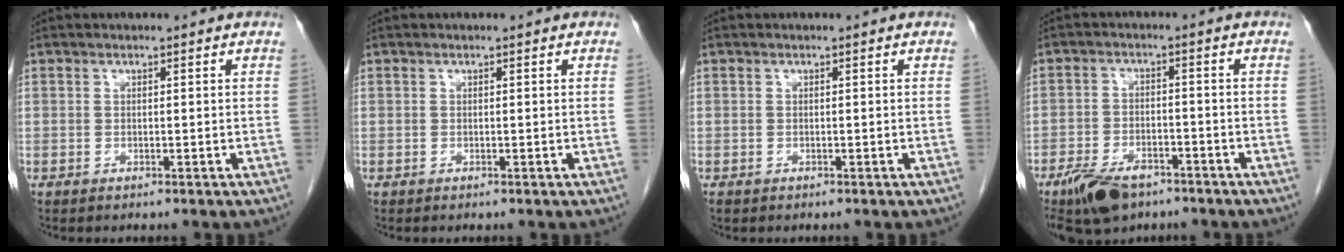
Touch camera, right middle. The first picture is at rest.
{"total": 0.0}
{"total": 0.0}
{"total": 8.4, "force": [-5.8, 3.8, 4.7], "torque": [-0.087, -0.007, -0.098]}